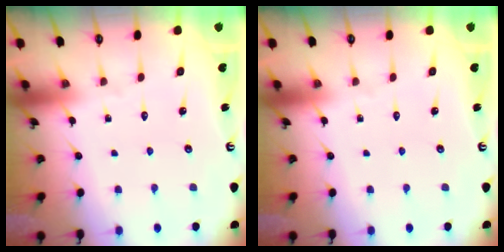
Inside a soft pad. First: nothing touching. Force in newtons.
{"total": 0.0}